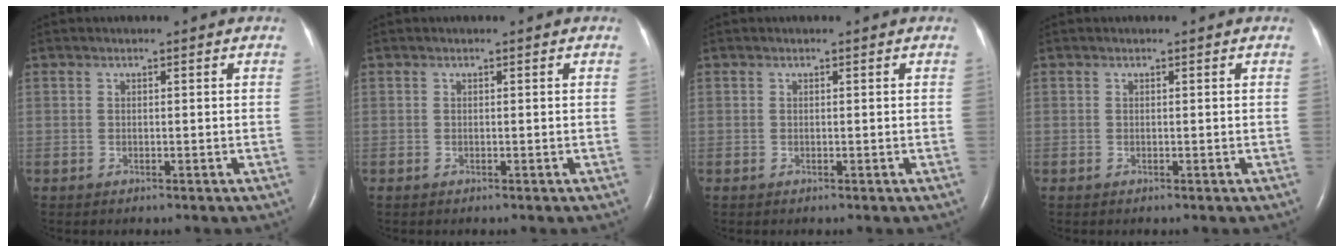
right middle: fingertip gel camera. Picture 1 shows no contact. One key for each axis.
{"total": 0.0}
{"total": 0.0}
{"total": 0.0}